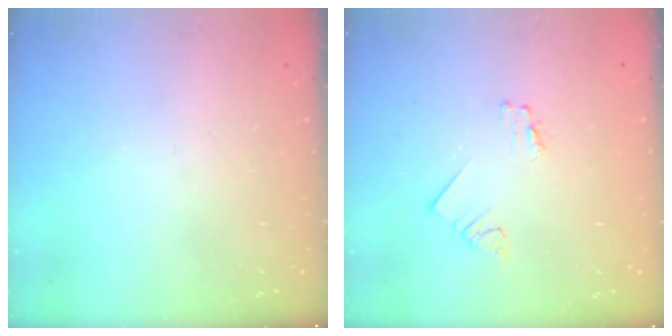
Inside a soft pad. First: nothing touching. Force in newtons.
{"total": 1.7, "press": 1.7, "slide": 0.3}